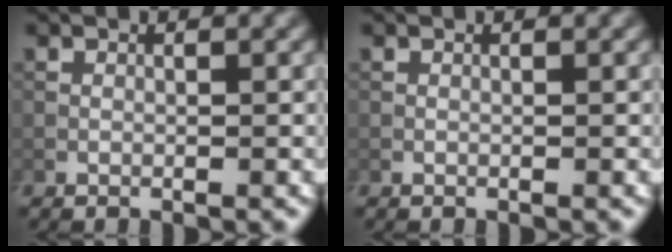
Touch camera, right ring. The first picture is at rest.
{"total": 0.0}